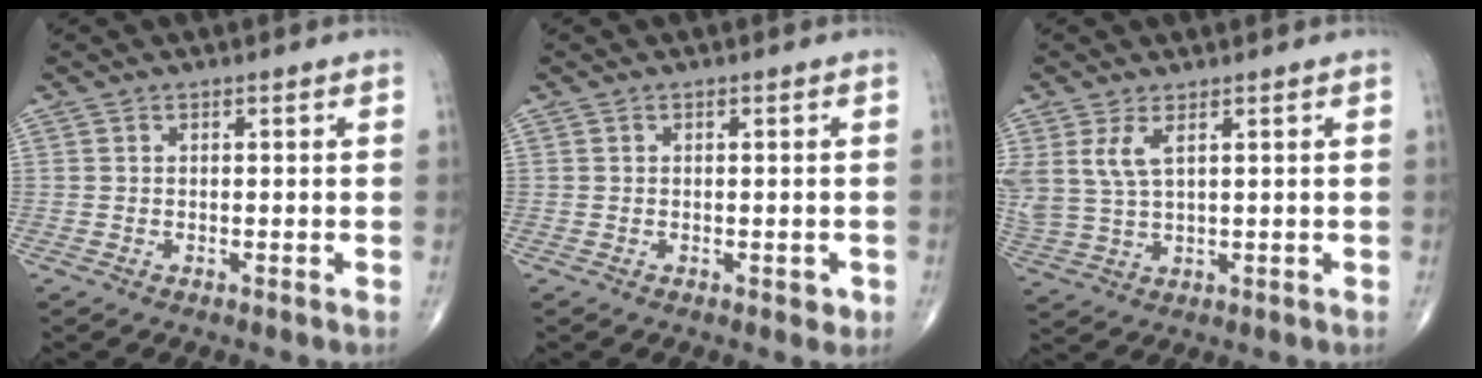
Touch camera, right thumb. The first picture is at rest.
{"total": 1.3, "force": [-0.4, 0.9, 0.9], "torque": [0.000, -0.001, -0.005]}
{"total": 5.8, "force": [2.5, 2.4, 4.7], "torque": [-0.118, -0.006, 0.061]}